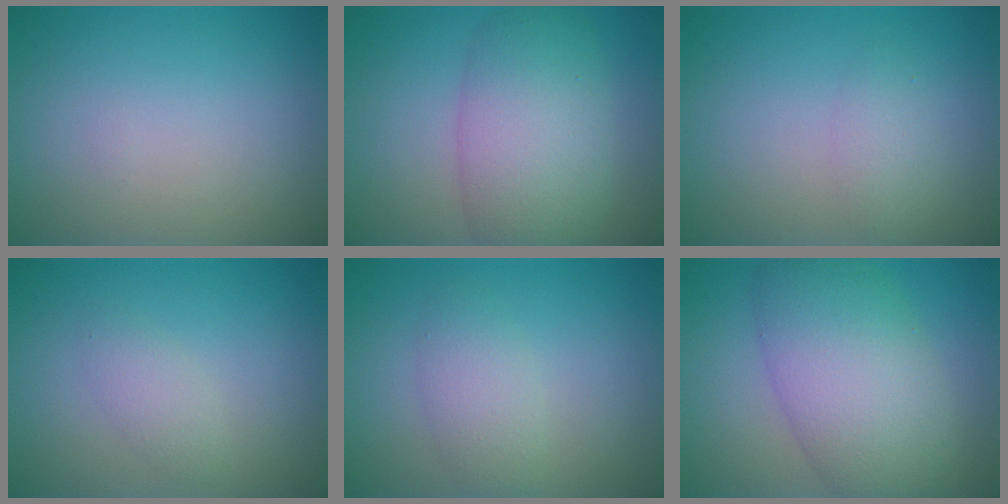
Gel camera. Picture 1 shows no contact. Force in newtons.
{"total": 7.3, "press": 7.3, "slide": 0.3}
{"total": 1.6, "press": 1.6, "slide": 0.0}
{"total": 1.7, "press": 1.6, "slide": 0.0}
{"total": 2.5, "press": 2.5, "slide": 0.1}
{"total": 9.1, "press": 9.1, "slide": 0.2}